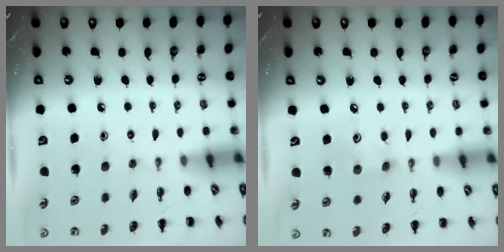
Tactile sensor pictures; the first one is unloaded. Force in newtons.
{"total": 4.8, "press": 4.7, "slide": 0.9}